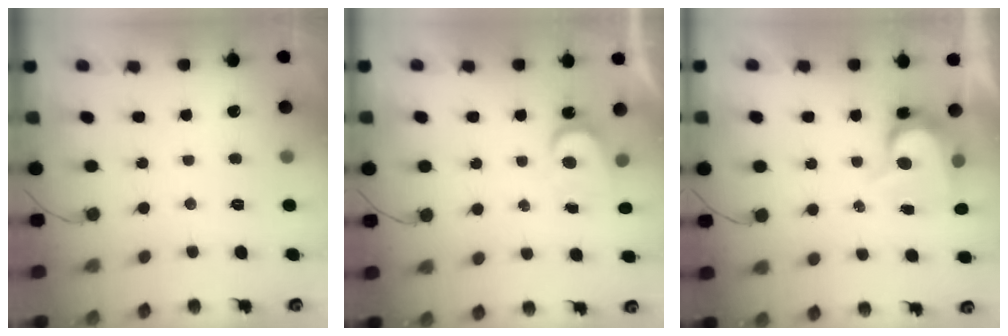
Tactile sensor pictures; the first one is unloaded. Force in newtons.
{"total": 3.7, "press": 3.6, "slide": 0.3}
{"total": 8.1, "press": 8.0, "slide": 0.9}